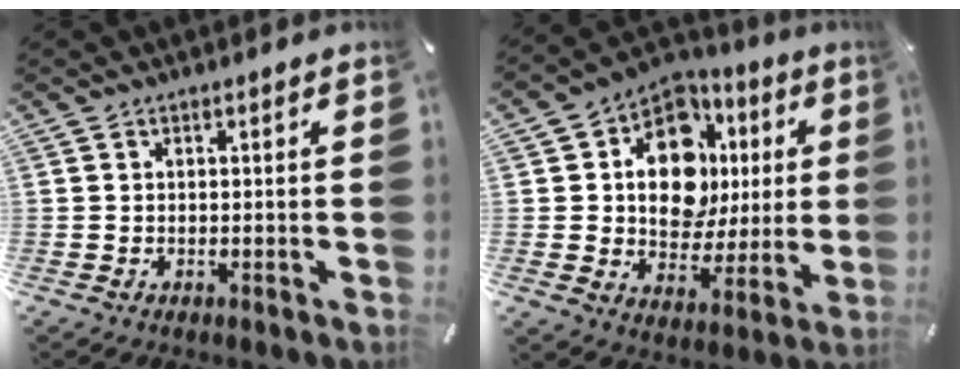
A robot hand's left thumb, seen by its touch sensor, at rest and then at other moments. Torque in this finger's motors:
{"motor_torque": [2.23, 2.14, 1.65, -0.53, 0.50]}